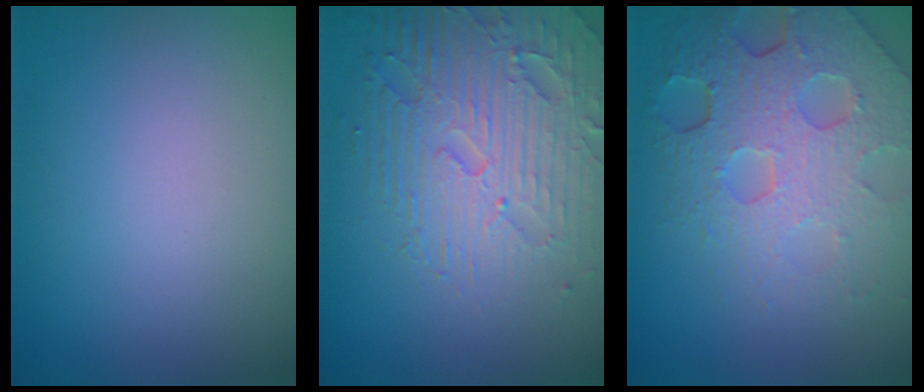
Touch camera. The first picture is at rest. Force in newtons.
{"total": 5.1, "press": 4.9, "slide": 1.2}
{"total": 8.2, "press": 5.6, "slide": 6.0}